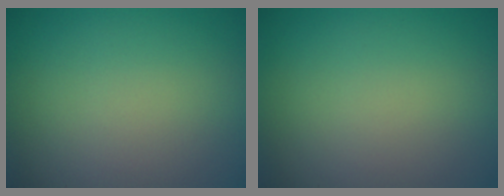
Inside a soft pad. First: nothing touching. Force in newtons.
{"total": 0.0}